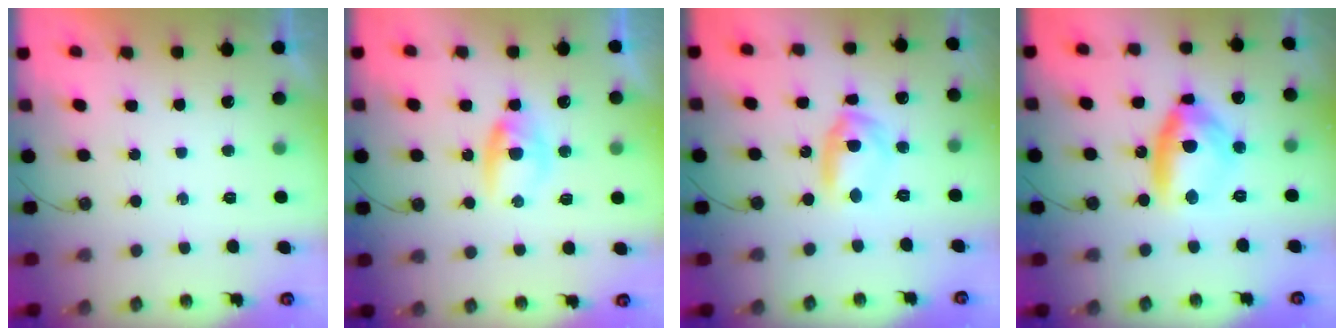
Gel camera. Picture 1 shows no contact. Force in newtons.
{"total": 5.0, "press": 4.9, "slide": 0.6}
{"total": 8.1, "press": 8.1, "slide": 0.4}
{"total": 12.9, "press": 12.8, "slide": 1.8}